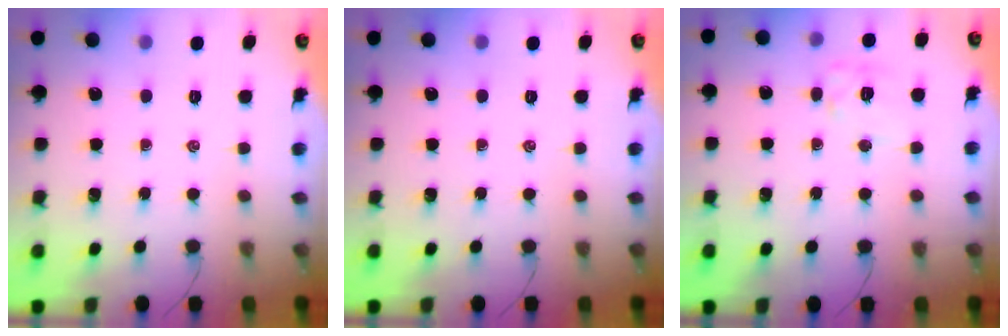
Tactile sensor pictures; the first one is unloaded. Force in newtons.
{"total": 0.0}
{"total": 9.0, "press": 9.0, "slide": 0.5}